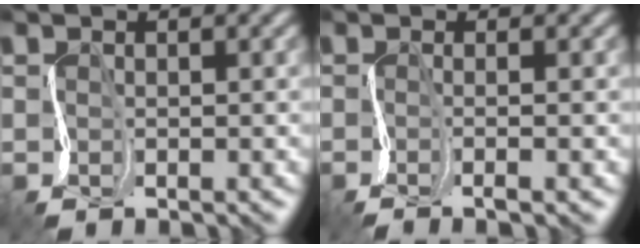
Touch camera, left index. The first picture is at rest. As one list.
[{"total": 2.2, "force": [-0.7, 0.5, 2.0], "torque": [-0.024, -0.004, -0.016]}]